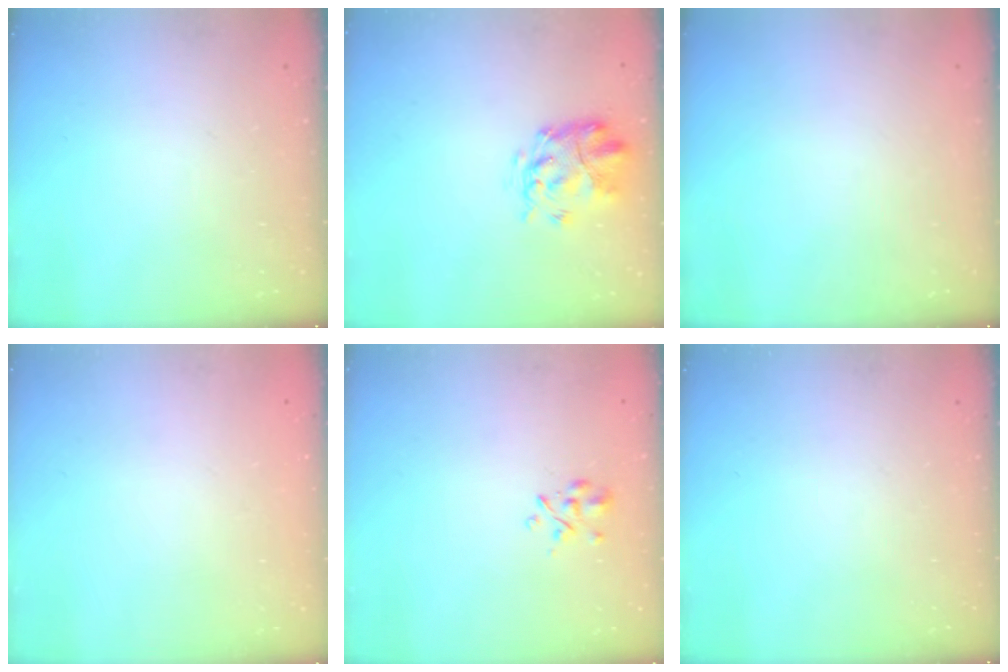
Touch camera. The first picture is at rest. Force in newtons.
{"total": 3.8, "press": 3.4, "slide": 1.7}
{"total": 0.0}
{"total": 1.8, "press": 1.8, "slide": 0.2}
{"total": 2.7, "press": 2.5, "slide": 1.0}
{"total": 0.0}